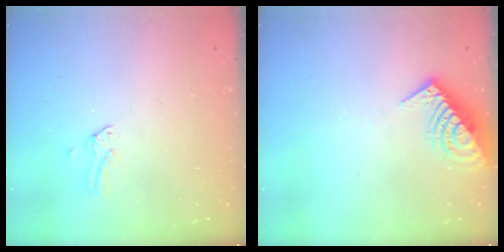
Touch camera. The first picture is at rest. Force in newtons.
{"total": 13.4, "press": 13.3, "slide": 1.8}